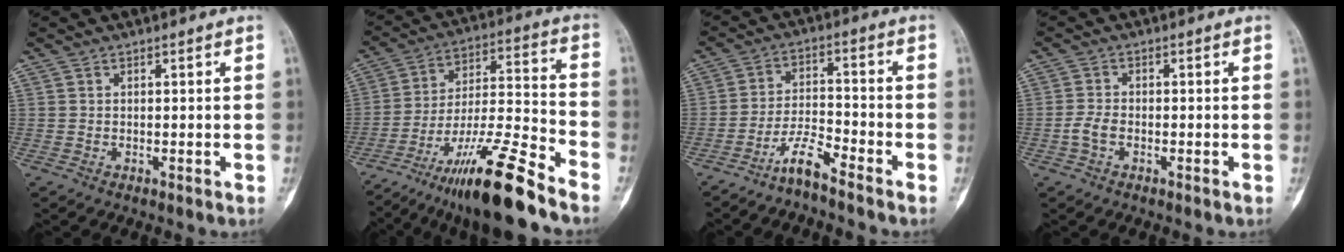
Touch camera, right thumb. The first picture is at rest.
{"total": 19.0, "force": [-13.9, 1.9, 12.9], "torque": [-0.252, 0.067, -0.242]}
{"total": 5.8, "force": [-4.9, 0.5, 3.2], "torque": [-0.064, 0.040, -0.098]}
{"total": 2.8, "force": [-1.0, 1.7, 2.0], "torque": [-0.045, 0.008, -0.024]}